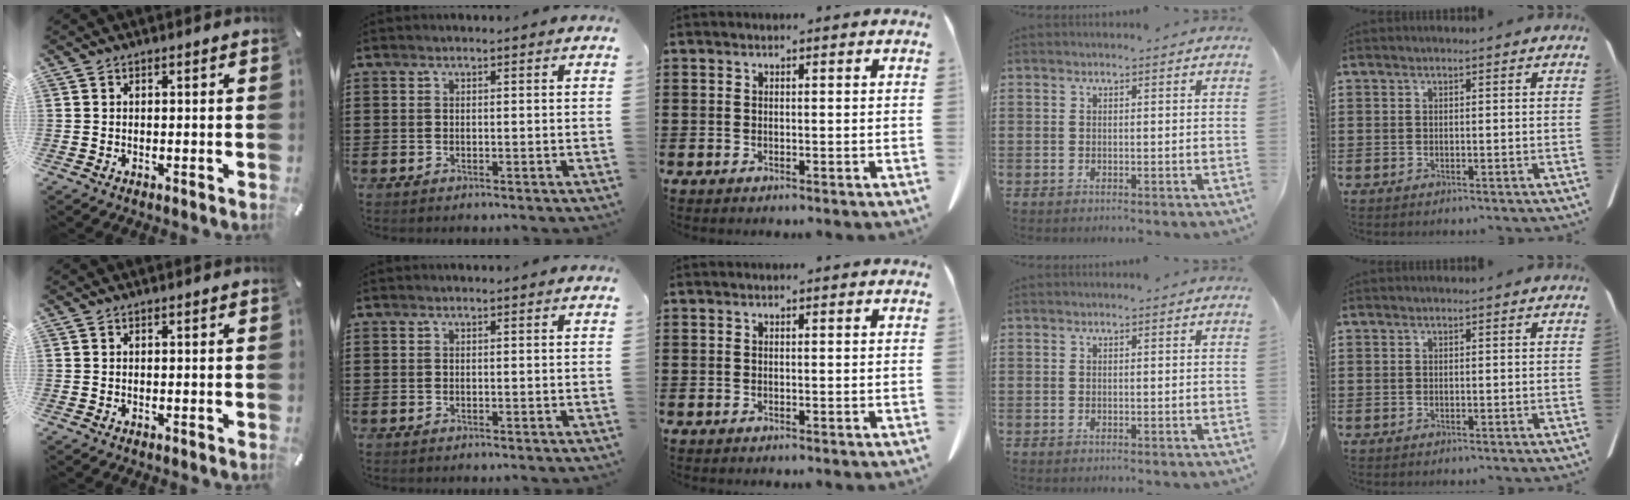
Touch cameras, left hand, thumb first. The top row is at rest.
{}